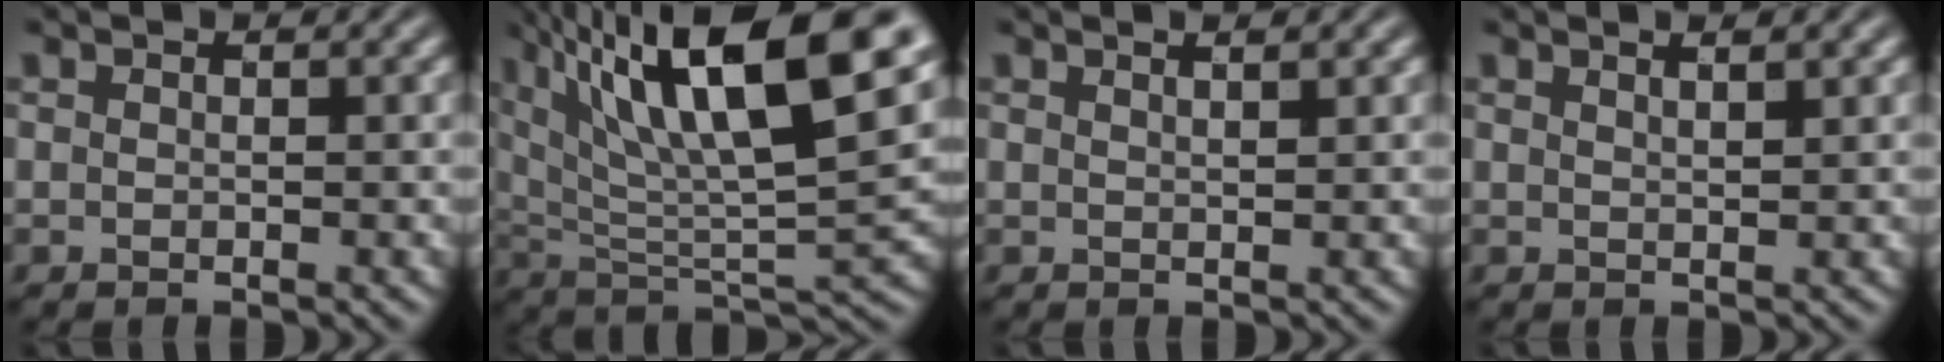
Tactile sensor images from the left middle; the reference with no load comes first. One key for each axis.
{"total": 14.9, "fx": 7.4, "fy": 4.3, "fz": 12.2, "tx": -0.217, "ty": 0.016, "tz": 0.134}
{"total": 2.1, "fx": 1.3, "fy": 0.8, "fz": 1.4, "tx": 0.004, "ty": 0.010, "tz": -0.004}
{"total": 2.4, "fx": 1.6, "fy": 0.8, "fz": 1.6, "tx": 0.004, "ty": 0.011, "tz": 0.000}